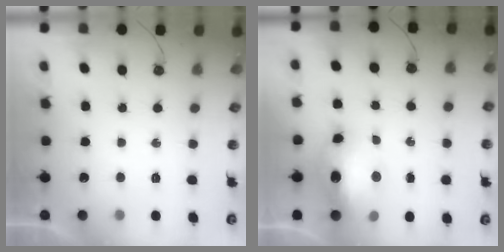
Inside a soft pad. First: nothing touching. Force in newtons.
{"total": 15.8, "press": 15.7, "slide": 1.6}